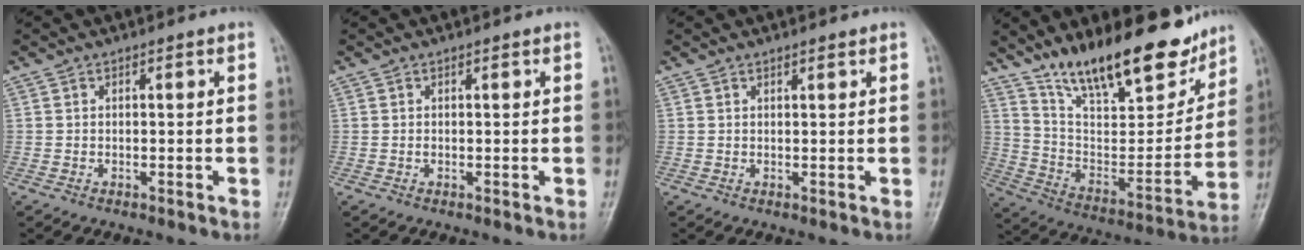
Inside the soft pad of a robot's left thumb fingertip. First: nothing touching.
{"total": 0.6, "force": [0.2, 0.3, 0.4], "torque": [-0.005, 0.000, 0.004]}
{"total": 1.0, "force": [0.8, 0.2, 0.5], "torque": [-0.008, -0.005, 0.014]}
{"total": 23.5, "force": [17.1, 8.2, 13.9], "torque": [-0.173, -0.081, 0.287]}